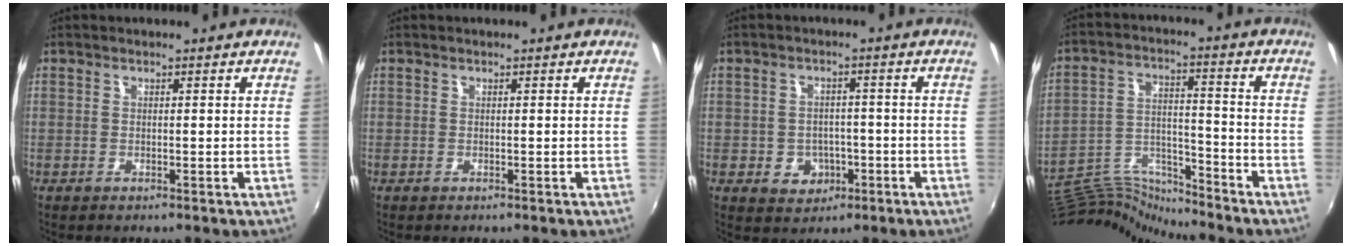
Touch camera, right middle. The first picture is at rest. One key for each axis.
{"total": 0.0}
{"total": 5.6, "fx": -1.9, "fy": 4.9, "fz": 2.0, "tx": -0.049, "ty": 0.008, "tz": -0.015}
{"total": 12.3, "fx": -12.1, "fy": 0.2, "fz": 2.2, "tx": -0.052, "ty": 0.010, "tz": -0.233}